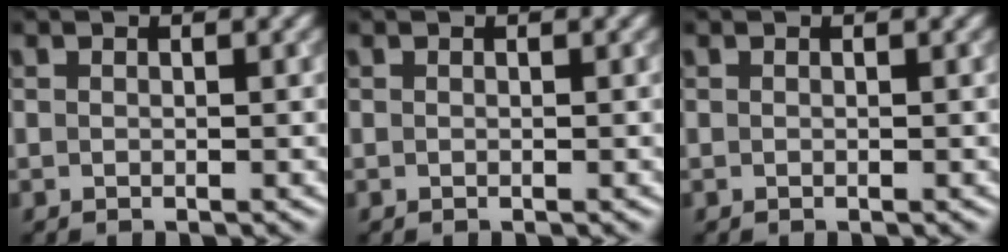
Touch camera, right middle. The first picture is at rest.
{"total": 0.0}
{"total": 0.0}